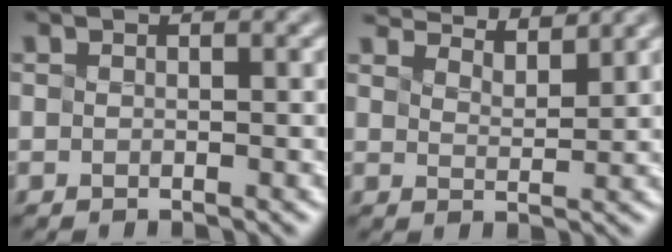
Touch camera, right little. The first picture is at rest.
{"total": 6.0, "force": [5.8, 0.7, 1.6], "torque": [-0.023, 0.024, 0.075]}